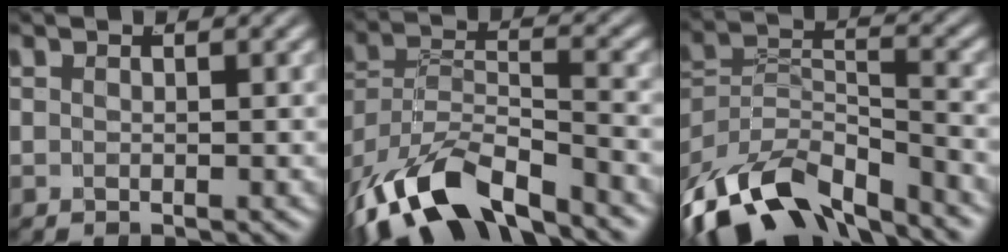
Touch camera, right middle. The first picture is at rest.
{"total": 9.5, "force": [-6.3, 4.6, 5.4], "torque": [-0.117, -0.042, -0.088]}
{"total": 12.5, "force": [-7.8, 7.1, 6.6], "torque": [-0.132, -0.056, -0.106]}